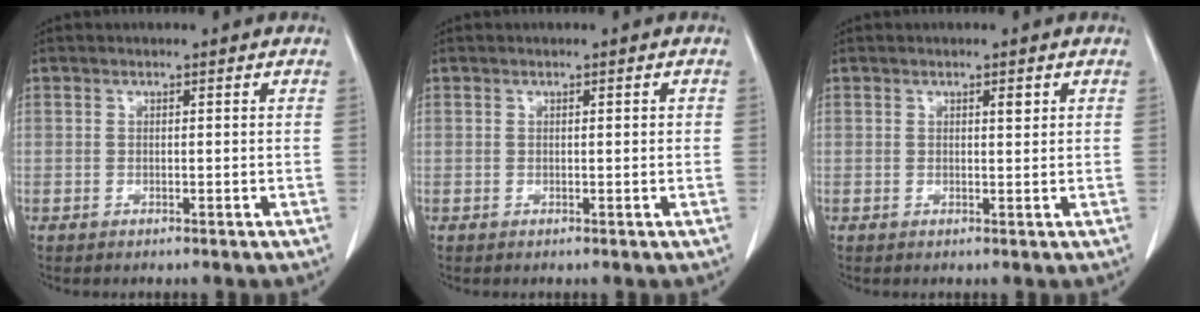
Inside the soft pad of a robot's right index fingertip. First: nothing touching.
{"total": 0.7, "force": [0.1, 0.1, 0.7], "torque": [-0.009, 0.001, 0.001]}
{"total": 1.1, "force": [0.5, 0.3, 0.9], "torque": [-0.014, -0.001, 0.007]}